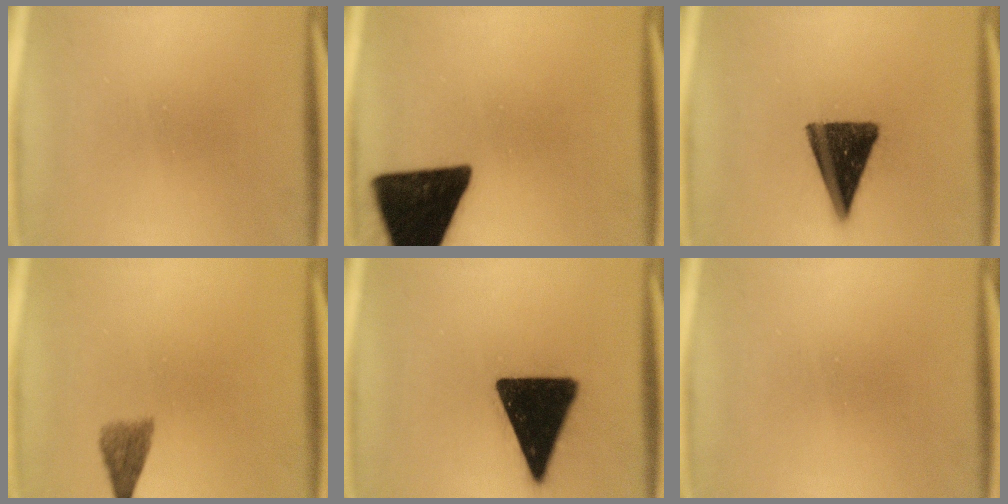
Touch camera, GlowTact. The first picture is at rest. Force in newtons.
{"total": 18.7}
{"total": 14.2}
{"total": 2.9}
{"total": 18.8}
{"total": 0.0}